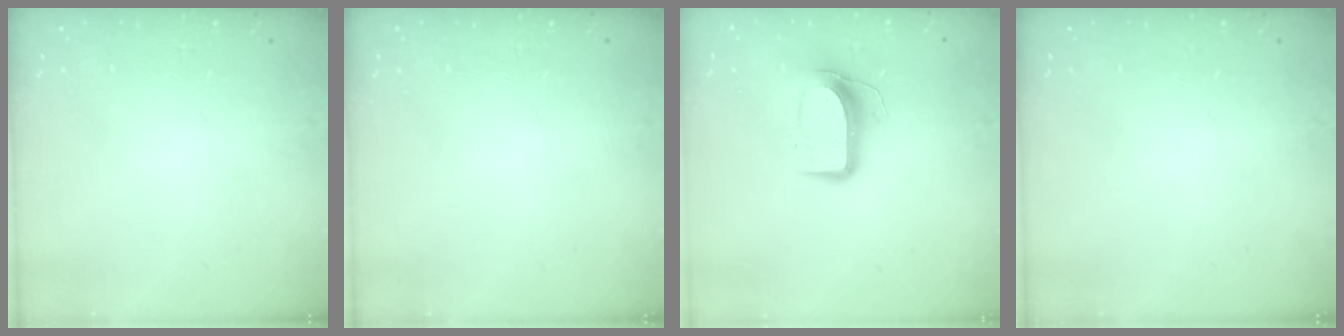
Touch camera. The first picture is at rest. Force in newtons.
{"total": 0.0}
{"total": 9.7, "press": 9.7, "slide": 0.8}
{"total": 0.0}